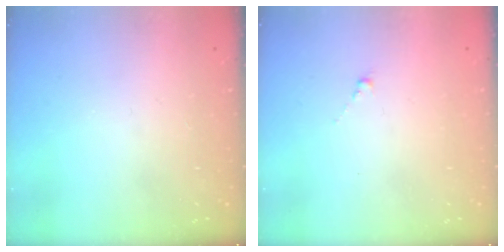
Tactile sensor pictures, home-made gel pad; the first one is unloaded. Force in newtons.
{"total": 0.0}